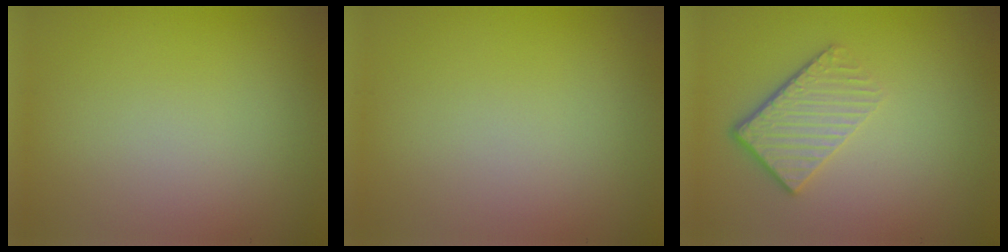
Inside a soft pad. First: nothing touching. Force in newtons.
{"total": 0.0}
{"total": 4.2, "press": 2.8, "slide": 3.1}